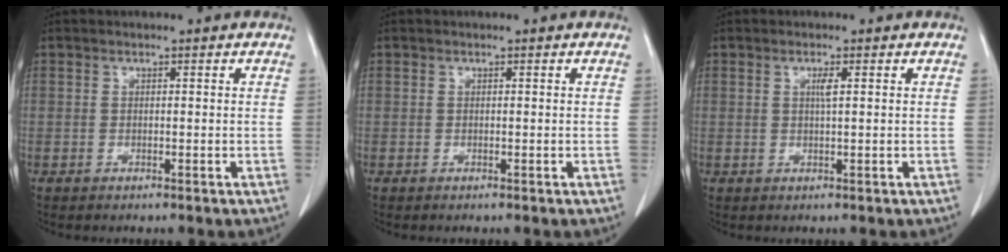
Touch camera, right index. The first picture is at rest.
{"total": 0.0}
{"total": 1.4, "force": [0.4, 0.0, 1.3], "torque": [-0.027, 0.000, 0.006]}